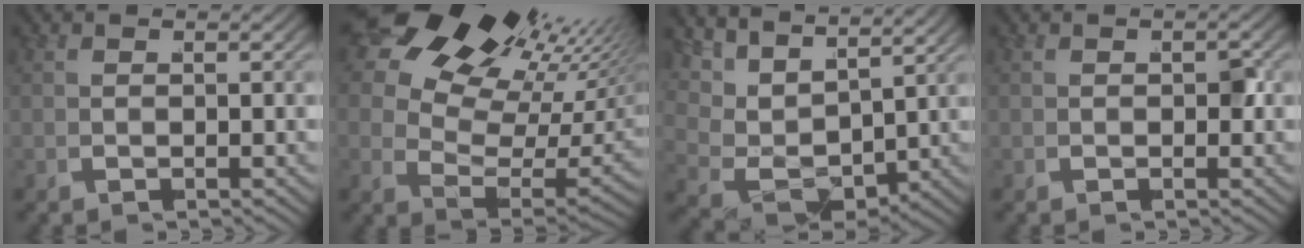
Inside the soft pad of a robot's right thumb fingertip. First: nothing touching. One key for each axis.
{"total": 15.9, "fx": 6.1, "fy": 9.0, "fz": 11.6, "tx": -0.177, "ty": 0.011, "tz": 0.086}
{"total": 7.4, "fx": 1.6, "fy": 4.6, "fz": 5.6, "tx": -0.125, "ty": -0.016, "tz": 0.028}
{"total": 0.7, "fx": -0.2, "fy": 0.5, "fz": 0.4, "tx": -0.004, "ty": 0.004, "tz": -0.003}